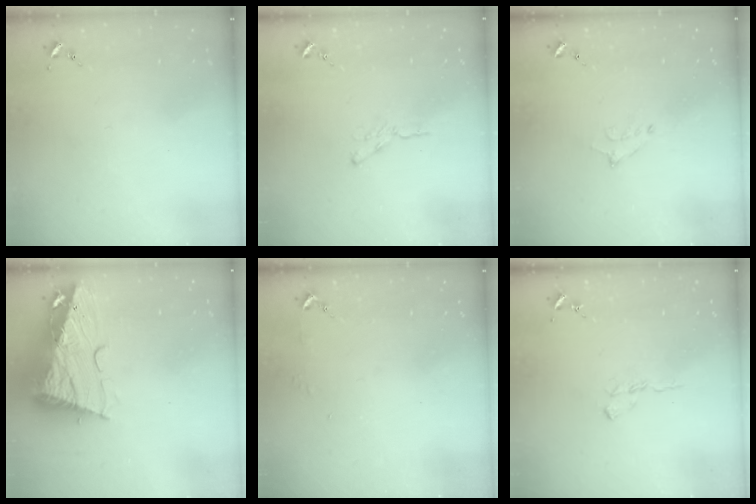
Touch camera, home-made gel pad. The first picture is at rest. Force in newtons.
{"total": 4.0, "press": 4.0, "slide": 0.4}
{"total": 5.2, "press": 5.2, "slide": 0.3}
{"total": 16.3, "press": 16.1, "slide": 2.0}
{"total": 2.9, "press": 2.8, "slide": 0.3}
{"total": 5.5, "press": 5.5, "slide": 0.6}